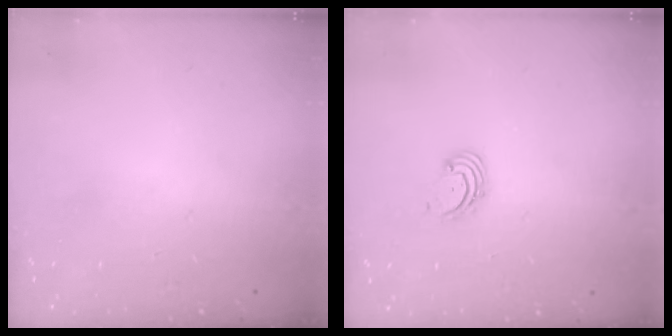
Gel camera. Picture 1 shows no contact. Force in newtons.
{"total": 1.9, "press": 1.8, "slide": 0.2}